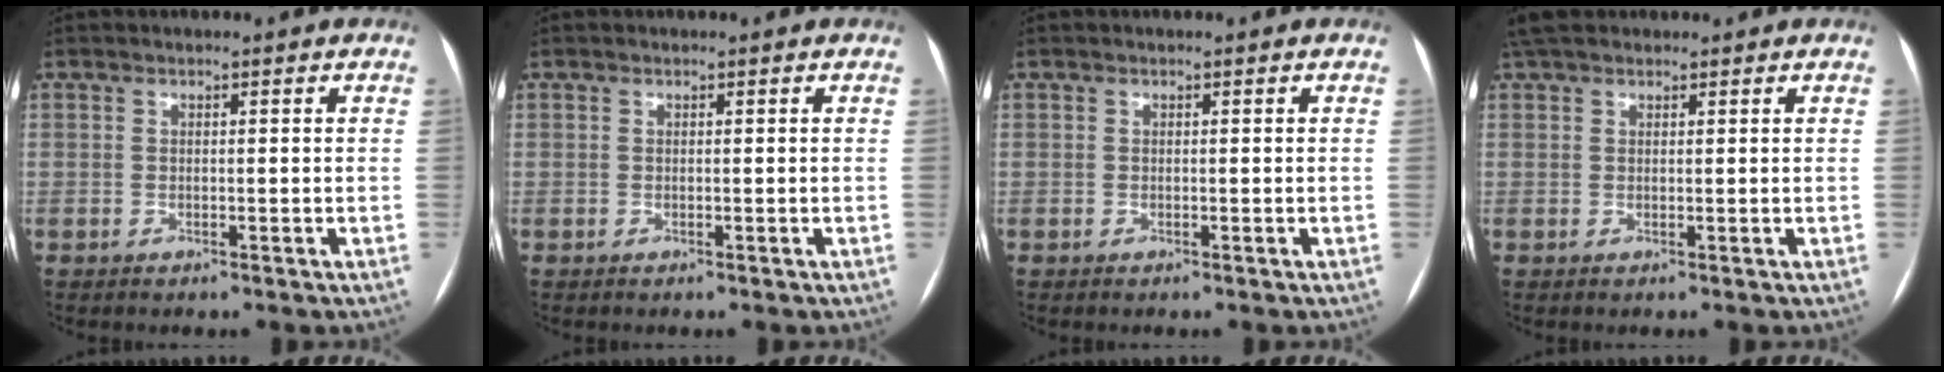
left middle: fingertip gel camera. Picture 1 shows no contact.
{"total": 0.0}
{"total": 0.0}
{"total": 4.4, "force": [3.6, 1.8, 1.8], "torque": [-0.032, 0.034, 0.066]}